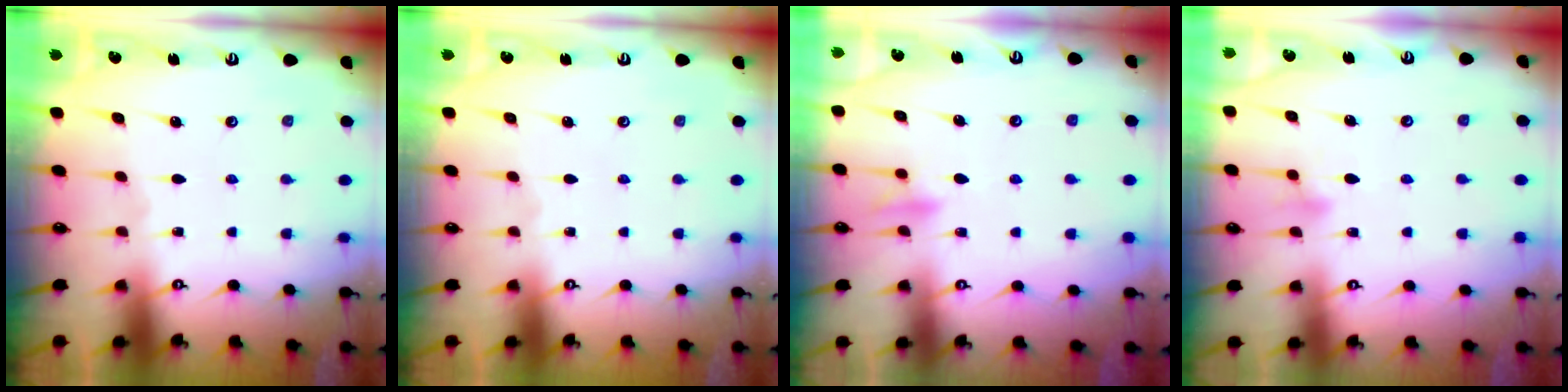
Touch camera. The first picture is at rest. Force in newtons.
{"total": 0.0}
{"total": 9.0, "press": 9.0, "slide": 0.3}
{"total": 10.6, "press": 10.6, "slide": 0.5}